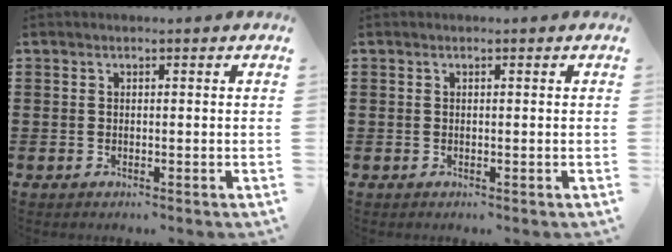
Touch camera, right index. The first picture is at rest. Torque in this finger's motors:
{"motor_torque": [-0.48, 0.37, 0.00, -0.01]}